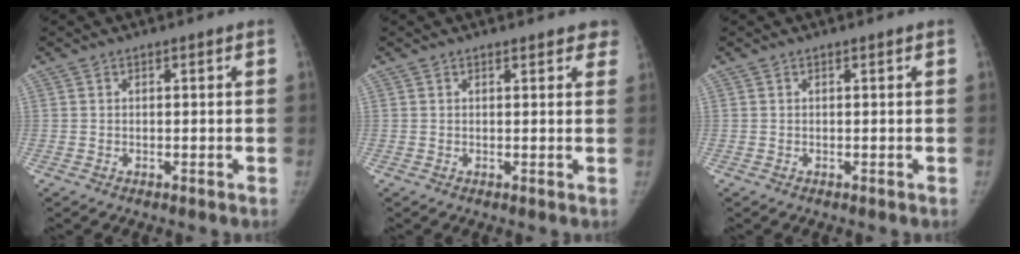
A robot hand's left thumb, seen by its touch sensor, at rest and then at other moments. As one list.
[{"total": 3.7, "force": [3.1, 1.5, 1.2], "torque": [0.020, -0.006, 0.022]}, {"total": 0.0}]